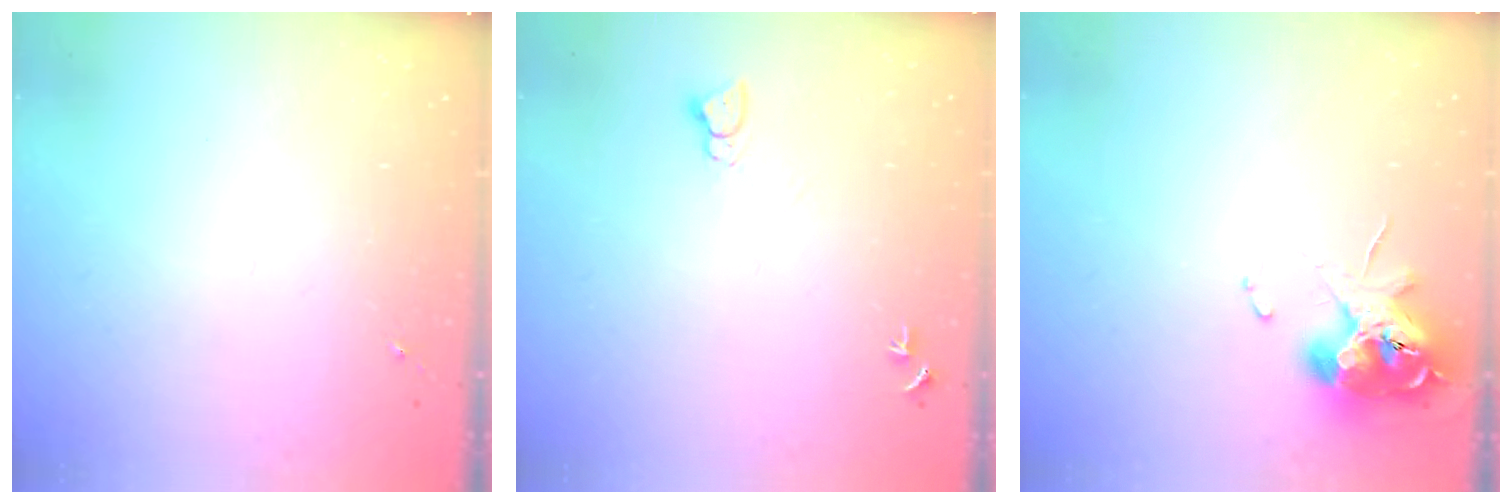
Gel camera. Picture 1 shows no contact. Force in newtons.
{"total": 4.4, "press": 4.4, "slide": 0.4}
{"total": 11.3, "press": 11.2, "slide": 1.6}